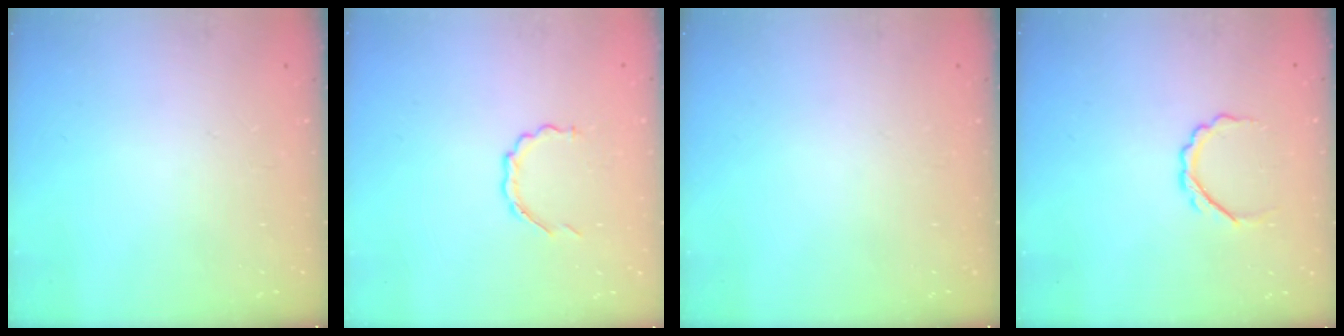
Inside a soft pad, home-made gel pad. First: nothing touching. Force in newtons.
{"total": 3.7, "press": 3.5, "slide": 1.2}
{"total": 0.0}
{"total": 4.5, "press": 4.5, "slide": 0.6}